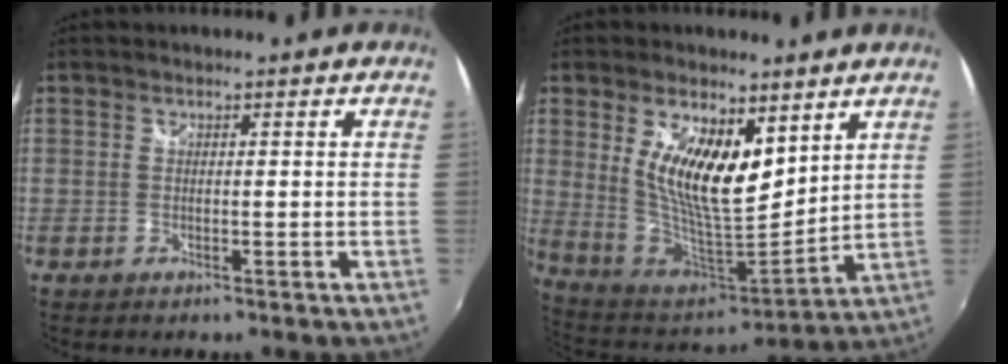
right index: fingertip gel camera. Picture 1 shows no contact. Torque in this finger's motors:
{"motor_torque": [0.90, 0.57, 0.89, 0.21]}